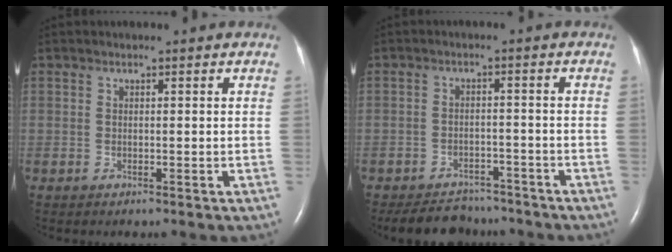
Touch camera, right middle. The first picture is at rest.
{"total": 8.0, "force": [-7.2, 3.2, 1.5], "torque": [-0.021, -0.002, -0.101]}